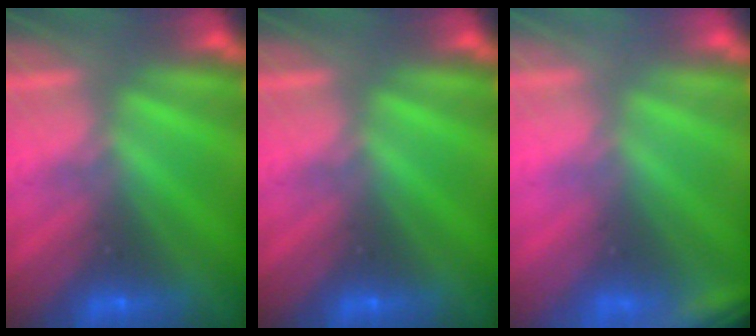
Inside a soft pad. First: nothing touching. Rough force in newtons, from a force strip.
{"total": 0.0}
{"total": 2.3}